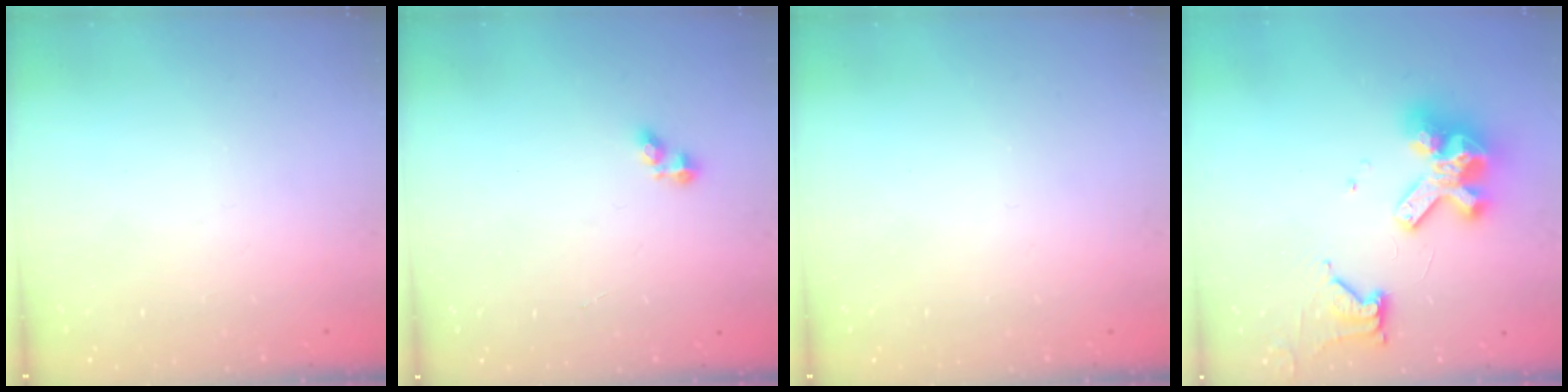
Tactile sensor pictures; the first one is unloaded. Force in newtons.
{"total": 2.1, "press": 2.1, "slide": 0.3}
{"total": 0.0}
{"total": 14.7, "press": 14.5, "slide": 1.8}